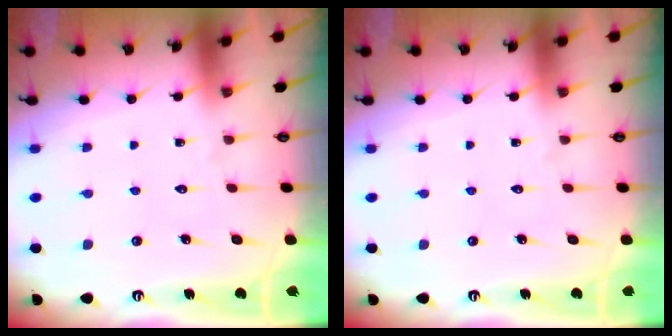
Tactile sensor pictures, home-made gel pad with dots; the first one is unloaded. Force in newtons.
{"total": 0.0}